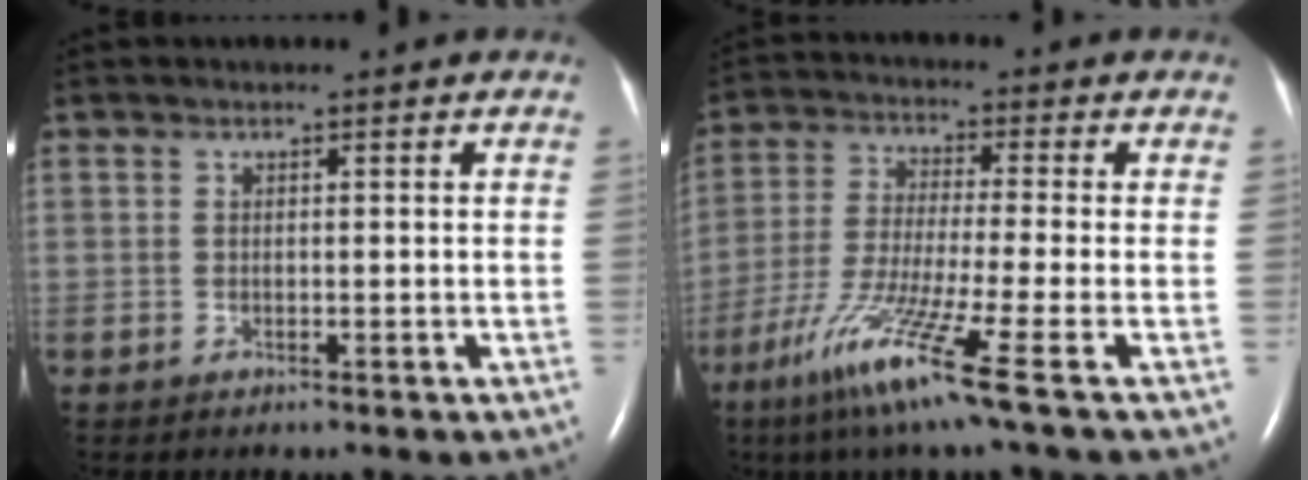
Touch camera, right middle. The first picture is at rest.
{"total": 12.1, "force": [-6.5, -1.4, 10.1], "torque": [-0.203, -0.043, -0.124]}